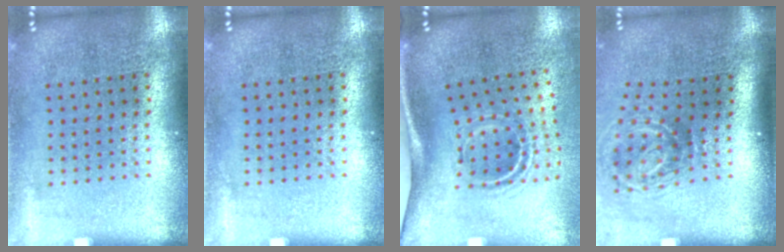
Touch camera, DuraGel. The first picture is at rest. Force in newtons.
{"total": 0.0}
{"total": 2.1, "press": 1.2, "slide": 1.8}
{"total": 2.1, "press": 1.3, "slide": 1.7}